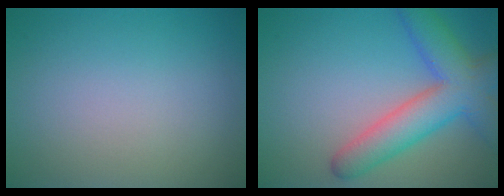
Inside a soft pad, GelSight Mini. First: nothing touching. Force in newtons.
{"total": 7.2, "press": 7.2, "slide": 0.4}